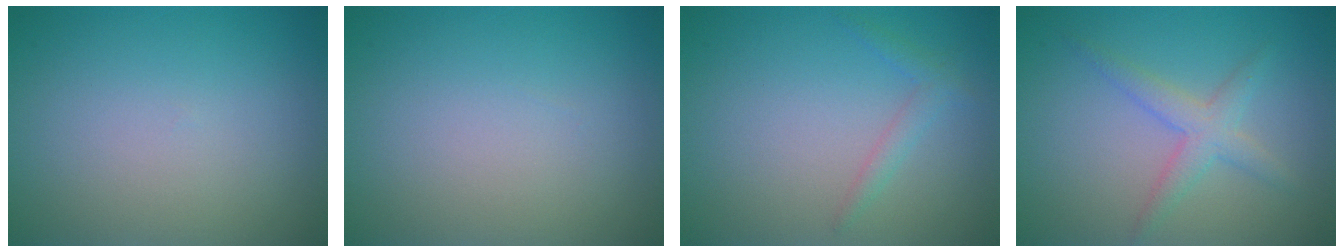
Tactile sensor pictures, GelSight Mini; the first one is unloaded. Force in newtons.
{"total": 0.0}
{"total": 0.7, "press": 0.7, "slide": 0.0}
{"total": 2.6, "press": 2.6, "slide": 0.1}